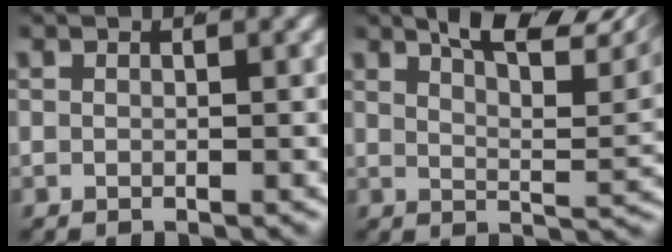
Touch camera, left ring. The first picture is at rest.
{"total": 9.4, "force": [7.0, 1.9, 5.9], "torque": [-0.072, 0.018, 0.102]}